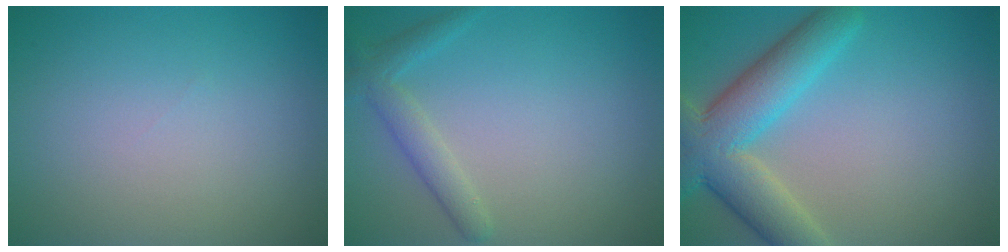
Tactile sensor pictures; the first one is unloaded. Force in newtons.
{"total": 2.3, "press": 2.3, "slide": 0.1}
{"total": 7.7, "press": 7.7, "slide": 0.4}